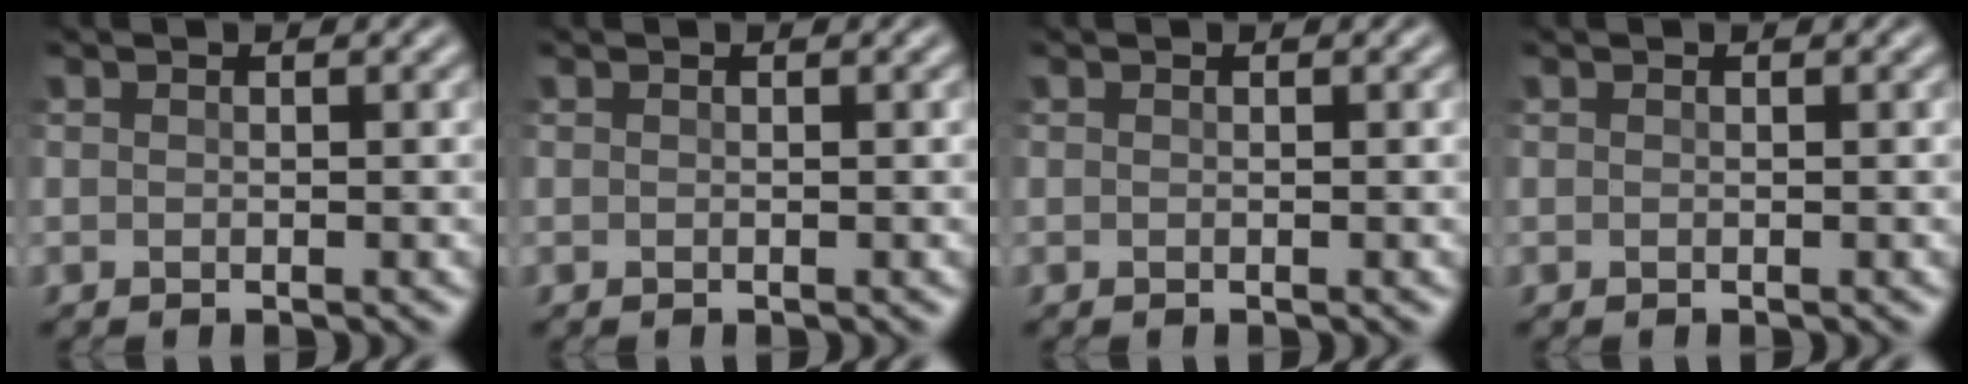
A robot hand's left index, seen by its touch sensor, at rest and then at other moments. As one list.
[{"total": 0.0}, {"total": 0.0}, {"total": 0.0}]